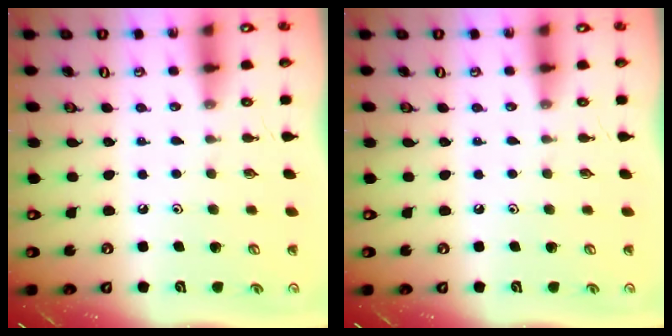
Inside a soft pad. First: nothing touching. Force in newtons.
{"total": 0.0}